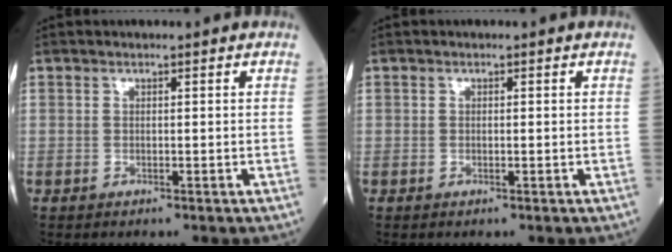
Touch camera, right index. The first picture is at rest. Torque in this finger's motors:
{"motor_torque": [-0.19, -0.08, -0.03, -0.01]}